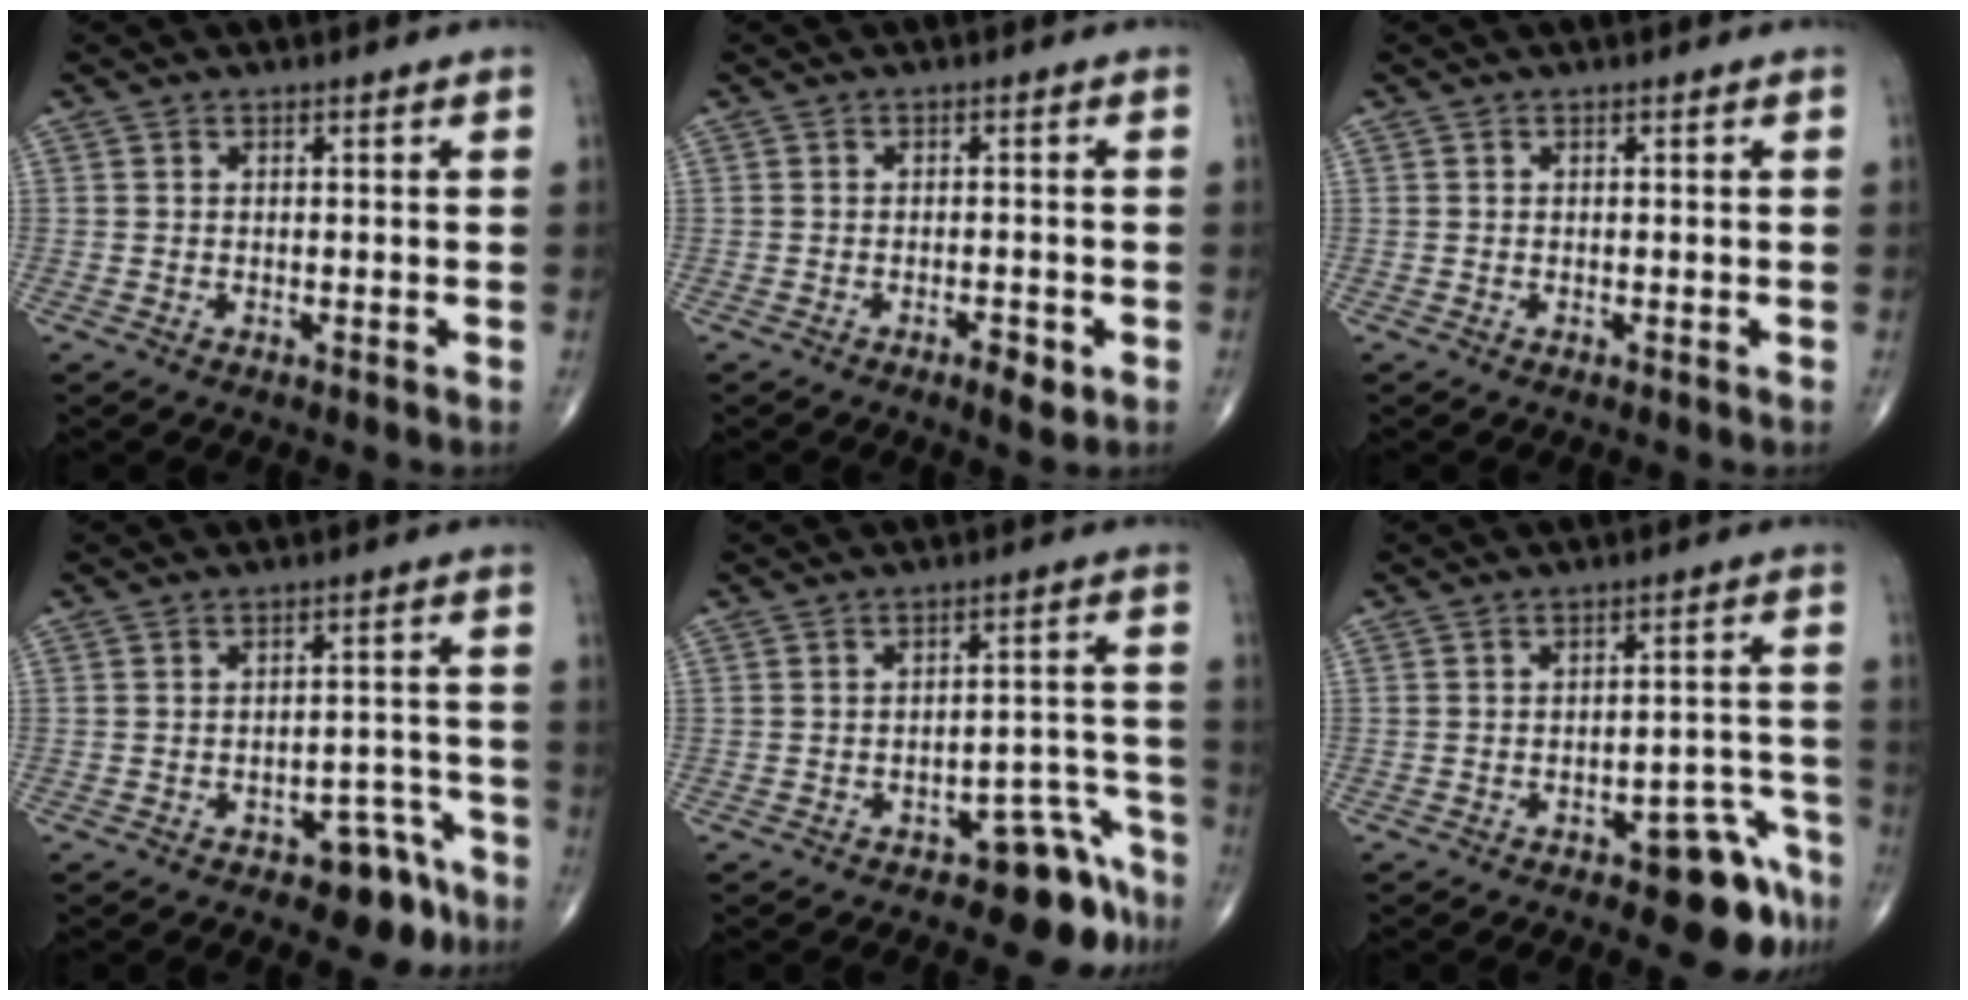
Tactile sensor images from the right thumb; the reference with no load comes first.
{"total": 3.0, "force": [-1.5, 1.1, 2.4], "torque": [-0.037, 0.002, -0.021]}
{"total": 0.0}
{"total": 7.5, "force": [-4.9, 3.7, 4.3], "torque": [-0.025, 0.043, -0.061]}
{"total": 8.0, "force": [-6.0, 3.3, 4.1], "torque": [-0.014, 0.073, -0.081]}
{"total": 9.5, "force": [-5.9, 3.3, 6.6], "torque": [-0.053, 0.045, -0.072]}